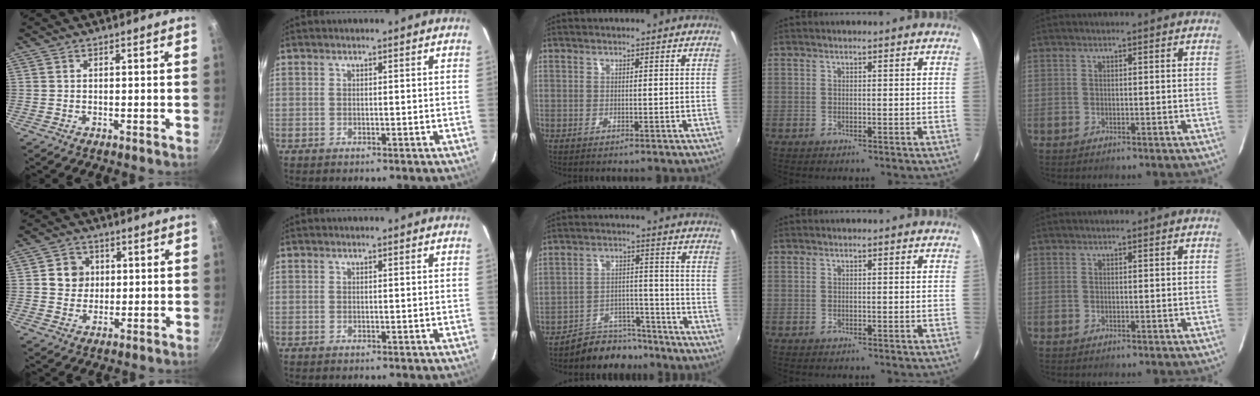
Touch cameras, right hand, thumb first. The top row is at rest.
{"thumb": {"total": 5.5, "force": [0.9, 5.1, 1.8], "torque": [0.006, 0.001, 0.010]}, "middle": {"total": 9.1, "force": [-8.2, 3.8, 1.1], "torque": [-0.026, 0.029, -0.120]}}